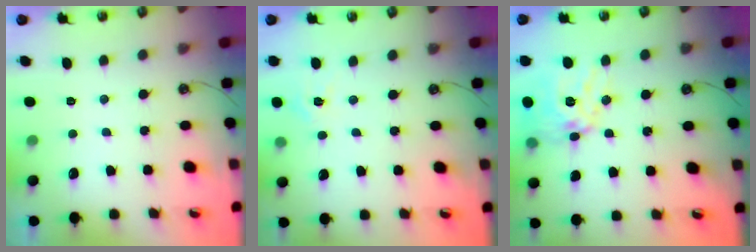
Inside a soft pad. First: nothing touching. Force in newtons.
{"total": 4.7, "press": 4.7, "slide": 0.5}
{"total": 16.9, "press": 16.8, "slide": 1.6}